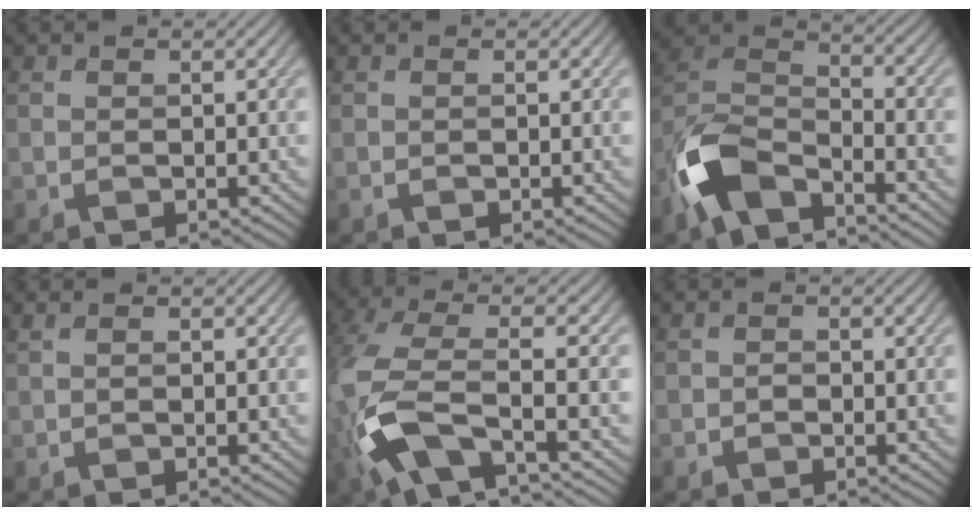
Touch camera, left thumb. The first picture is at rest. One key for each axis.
{"total": 0.0}
{"total": 11.3, "fx": -7.4, "fy": 4.7, "fz": 7.1, "tx": -0.154, "ty": -0.004, "tz": -0.170}
{"total": 0.8, "fx": 0.0, "fy": 0.3, "fz": 0.7, "tx": -0.016, "ty": 0.003, "tz": 0.000}
{"total": 11.1, "fx": -4.4, "fy": 3.9, "fz": 9.4, "tx": -0.219, "ty": -0.009, "tz": -0.094}
{"total": 1.0, "fx": -0.6, "fy": 0.7, "fz": 0.3, "tx": -0.005, "ty": 0.002, "tz": -0.013}